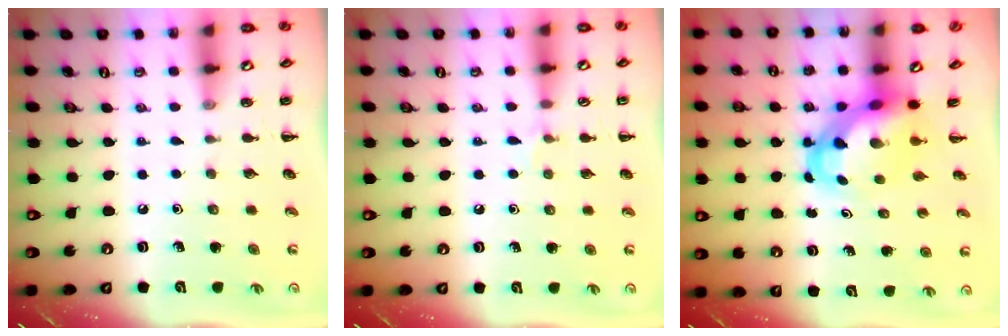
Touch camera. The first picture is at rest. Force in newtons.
{"total": 4.7, "press": 4.4, "slide": 1.6}
{"total": 5.6, "press": 5.3, "slide": 1.5}